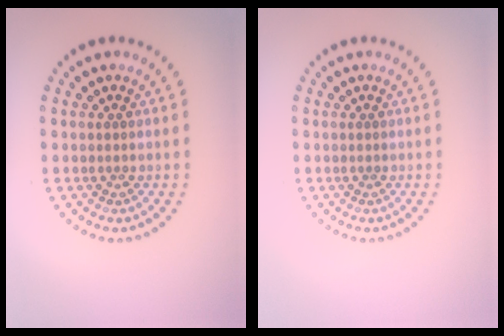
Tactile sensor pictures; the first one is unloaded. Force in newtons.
{"total": 0.0}